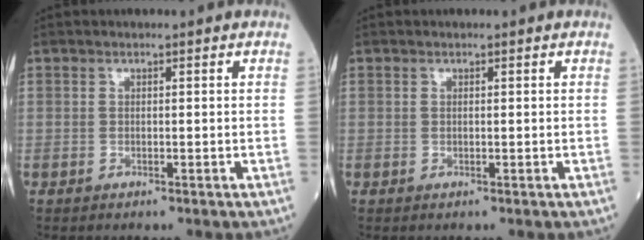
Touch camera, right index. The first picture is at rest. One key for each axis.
{"total": 0.0}